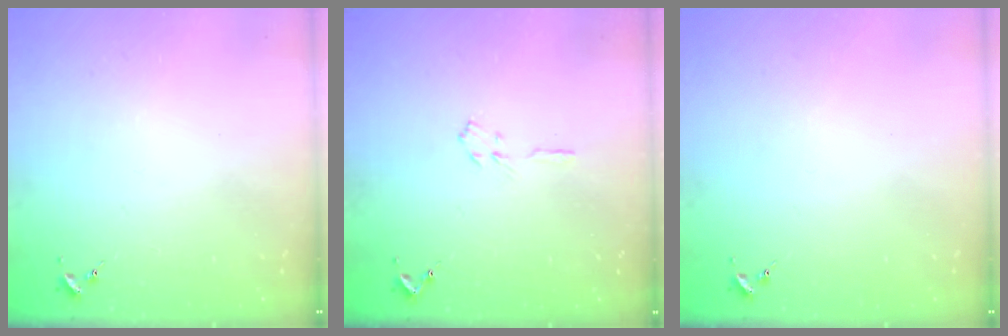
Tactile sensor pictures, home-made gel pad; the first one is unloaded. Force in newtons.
{"total": 3.2, "press": 3.1, "slide": 0.4}
{"total": 0.0}